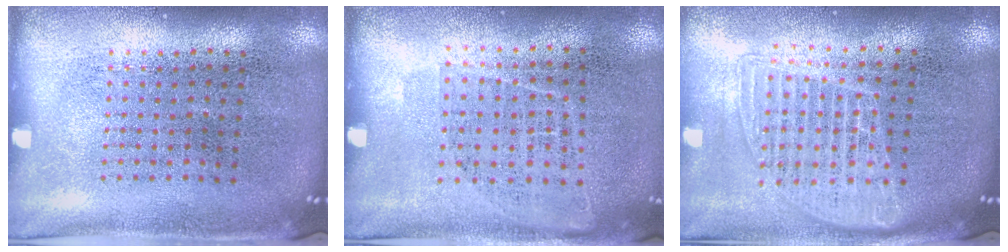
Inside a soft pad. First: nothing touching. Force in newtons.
{"total": 0.9, "press": 0.7, "slide": 0.6}
{"total": 1.5, "press": 1.3, "slide": 0.7}